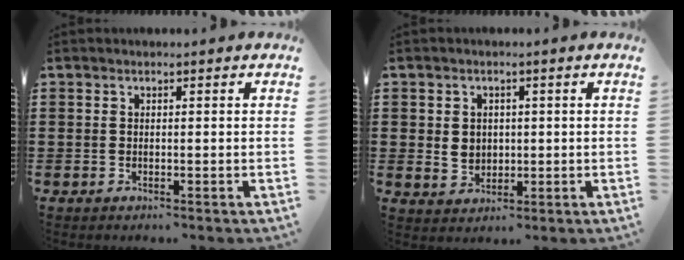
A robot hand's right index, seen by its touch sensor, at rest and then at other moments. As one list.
[{"total": 2.7, "force": [0.4, 2.5, 0.9], "torque": [-0.027, 0.009, 0.006]}]